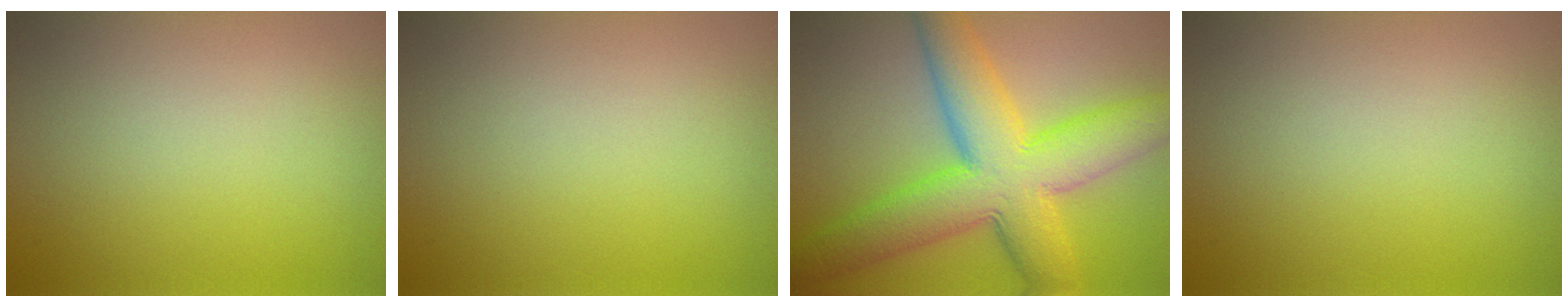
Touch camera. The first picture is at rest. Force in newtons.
{"total": 0.0}
{"total": 10.9, "press": 10.9, "slide": 0.2}
{"total": 0.0}